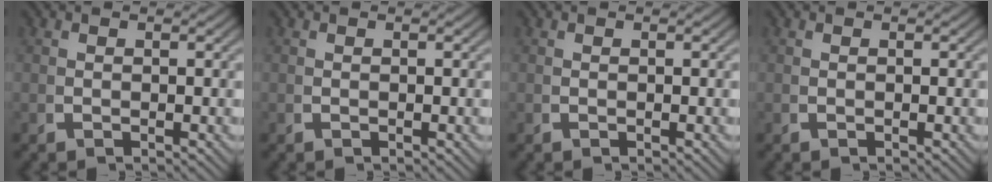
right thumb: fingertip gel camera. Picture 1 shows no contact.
{"total": 0.0}
{"total": 0.0}
{"total": 0.0}